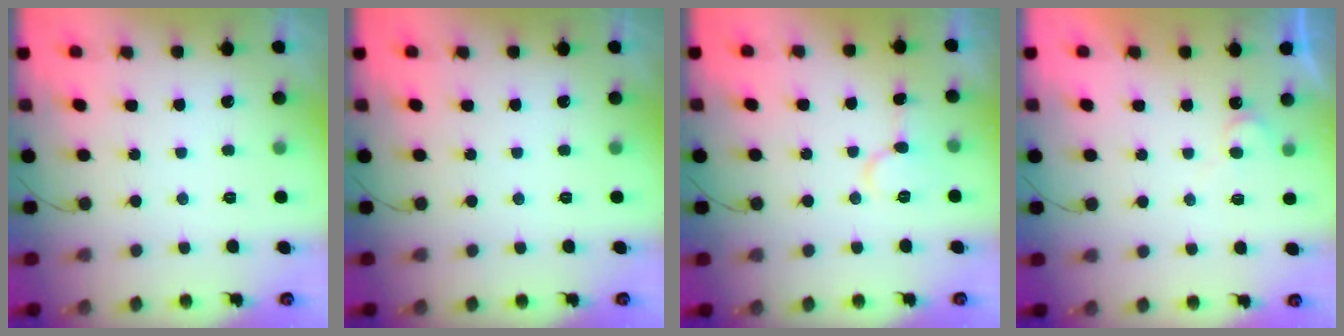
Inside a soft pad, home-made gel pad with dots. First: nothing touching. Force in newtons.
{"total": 0.0}
{"total": 7.5, "press": 7.5, "slide": 0.3}
{"total": 5.6, "press": 5.6, "slide": 0.5}